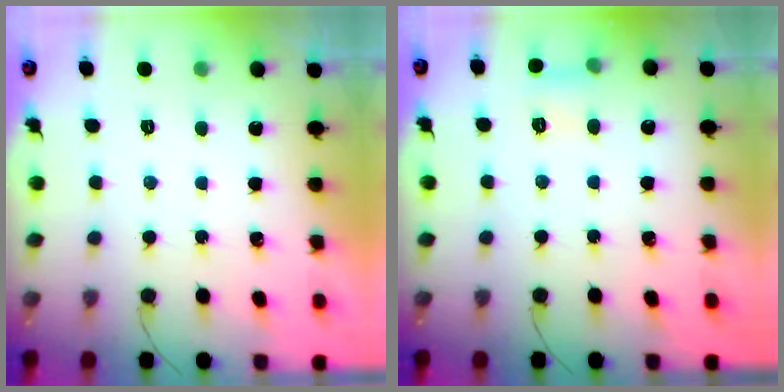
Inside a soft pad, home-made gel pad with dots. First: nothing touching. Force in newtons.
{"total": 3.9, "press": 3.7, "slide": 1.3}